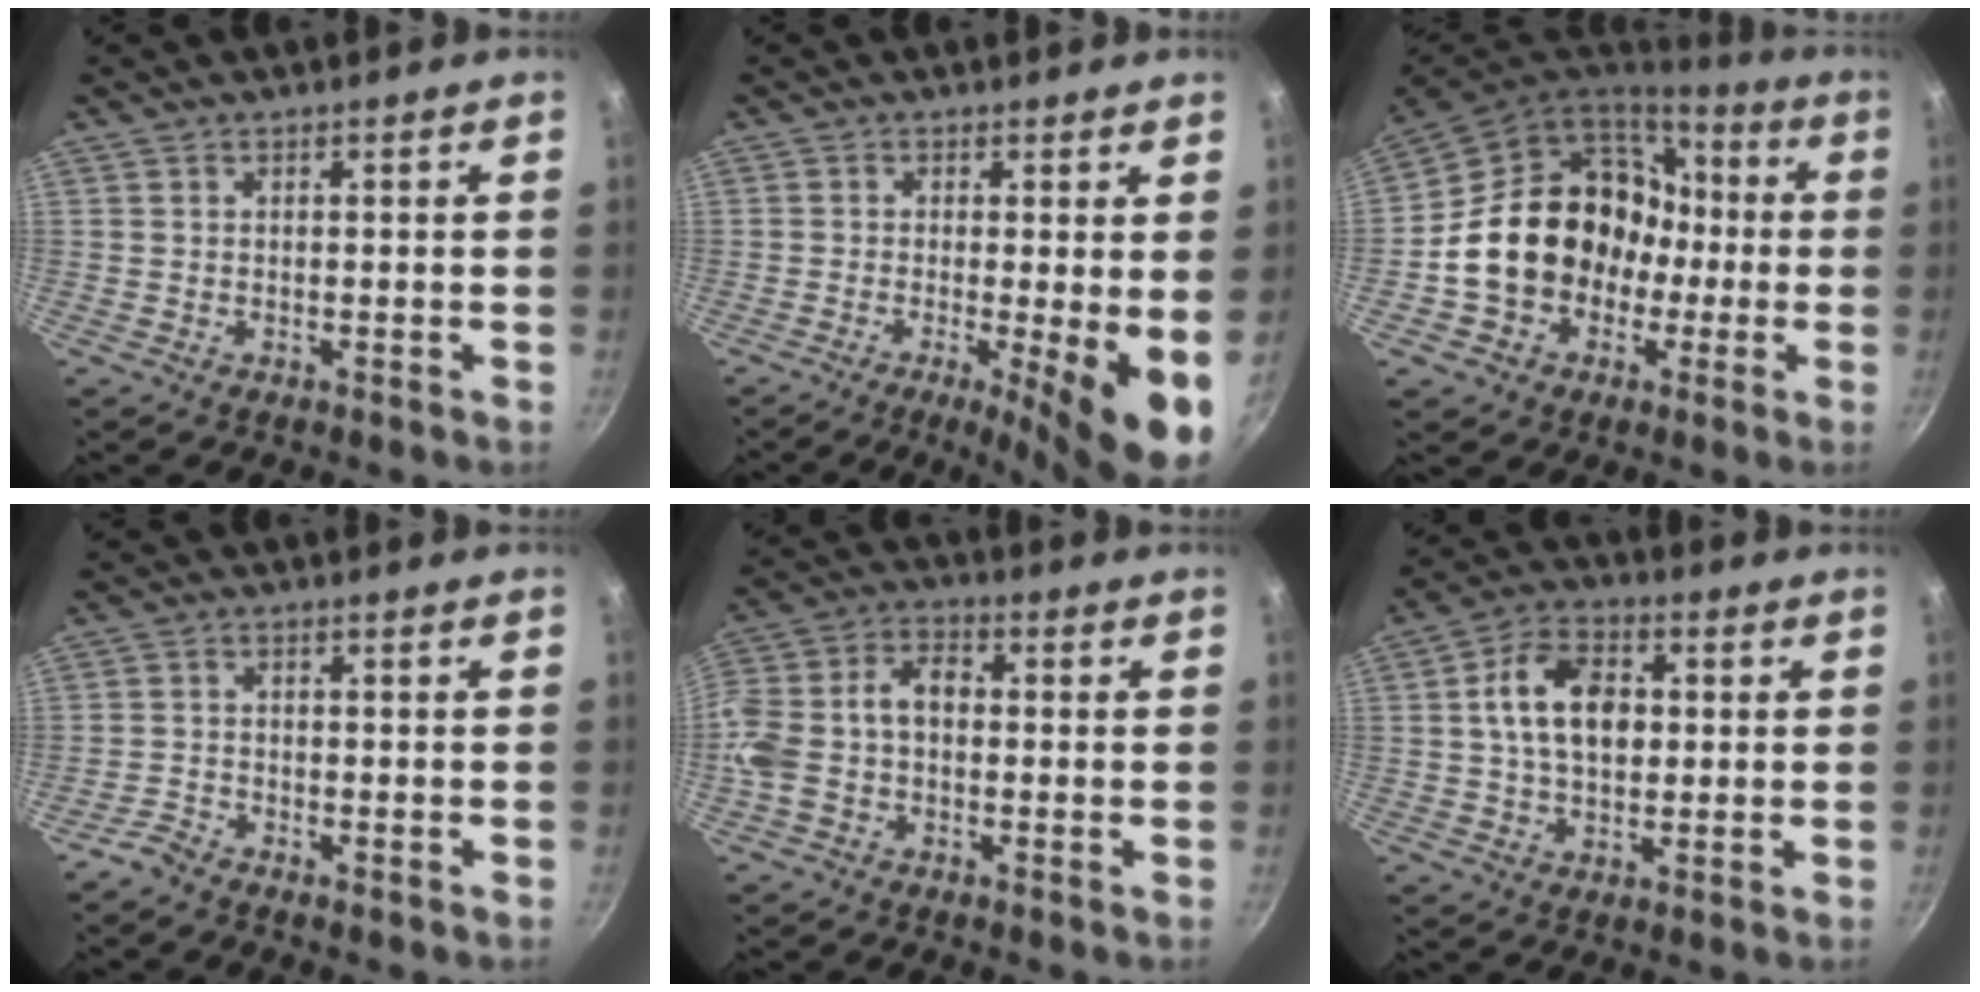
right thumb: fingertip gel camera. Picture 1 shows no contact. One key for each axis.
{"total": 9.6, "fx": -1.7, "fy": 1.6, "fz": 9.3, "tx": -0.123, "ty": -0.012, "tz": -0.023}
{"total": 20.1, "fx": -1.6, "fy": 16.6, "fz": 11.2, "tx": -0.165, "ty": 0.062, "tz": -0.012}
{"total": 2.5, "fx": -2.3, "fy": 0.8, "fz": 0.6, "tx": -0.022, "ty": 0.019, "tz": -0.046}
{"total": 11.7, "fx": -1.9, "fy": 8.0, "fz": 8.4, "tx": -0.159, "ty": 0.047, "tz": -0.050}
{"total": 11.5, "fx": 1.3, "fy": 7.7, "fz": 8.5, "tx": -0.124, "ty": 0.016, "tz": 0.011}